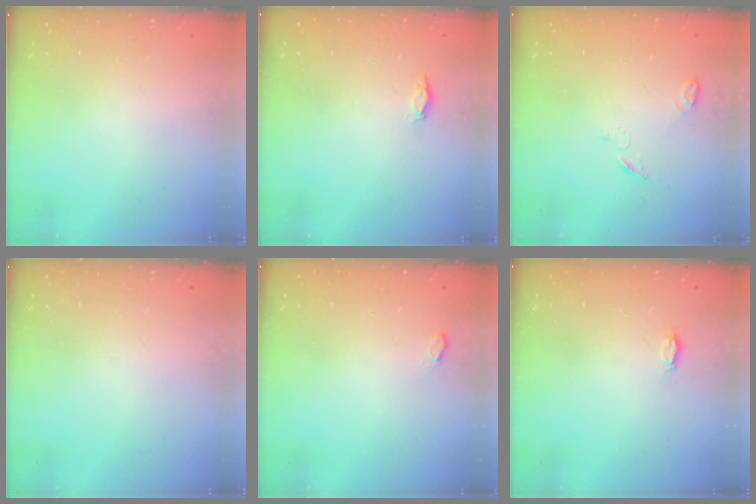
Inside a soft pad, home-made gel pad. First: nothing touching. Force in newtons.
{"total": 2.9, "press": 2.7, "slide": 1.1}
{"total": 3.6, "press": 3.5, "slide": 0.9}
{"total": 0.0}
{"total": 4.1, "press": 3.5, "slide": 2.1}
{"total": 2.3, "press": 2.3, "slide": 0.3}